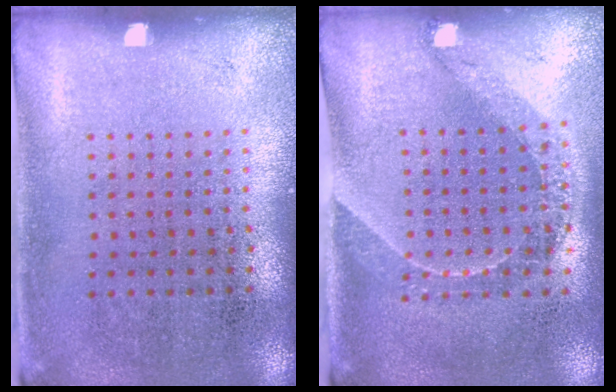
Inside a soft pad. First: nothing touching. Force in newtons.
{"total": 1.5, "press": 1.3, "slide": 0.9}